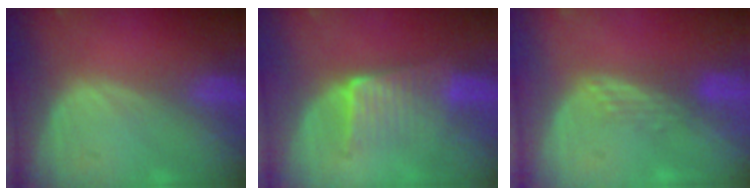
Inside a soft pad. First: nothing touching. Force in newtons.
{"total": 6.7, "press": 5.8, "slide": 3.4}
{"total": 3.0, "press": 2.5, "slide": 1.7}